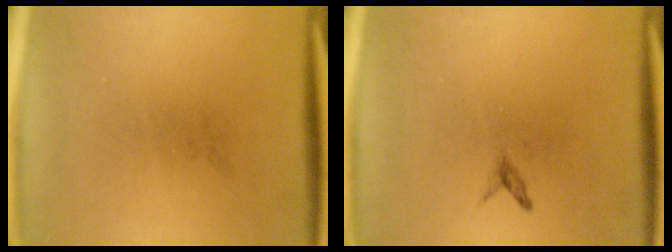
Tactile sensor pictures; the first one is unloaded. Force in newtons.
{"total": 0.7}